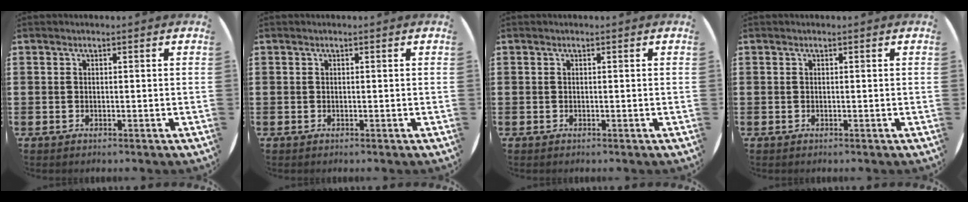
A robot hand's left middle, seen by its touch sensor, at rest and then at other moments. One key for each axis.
{"total": 0.0}
{"total": 0.0}
{"total": 0.0}